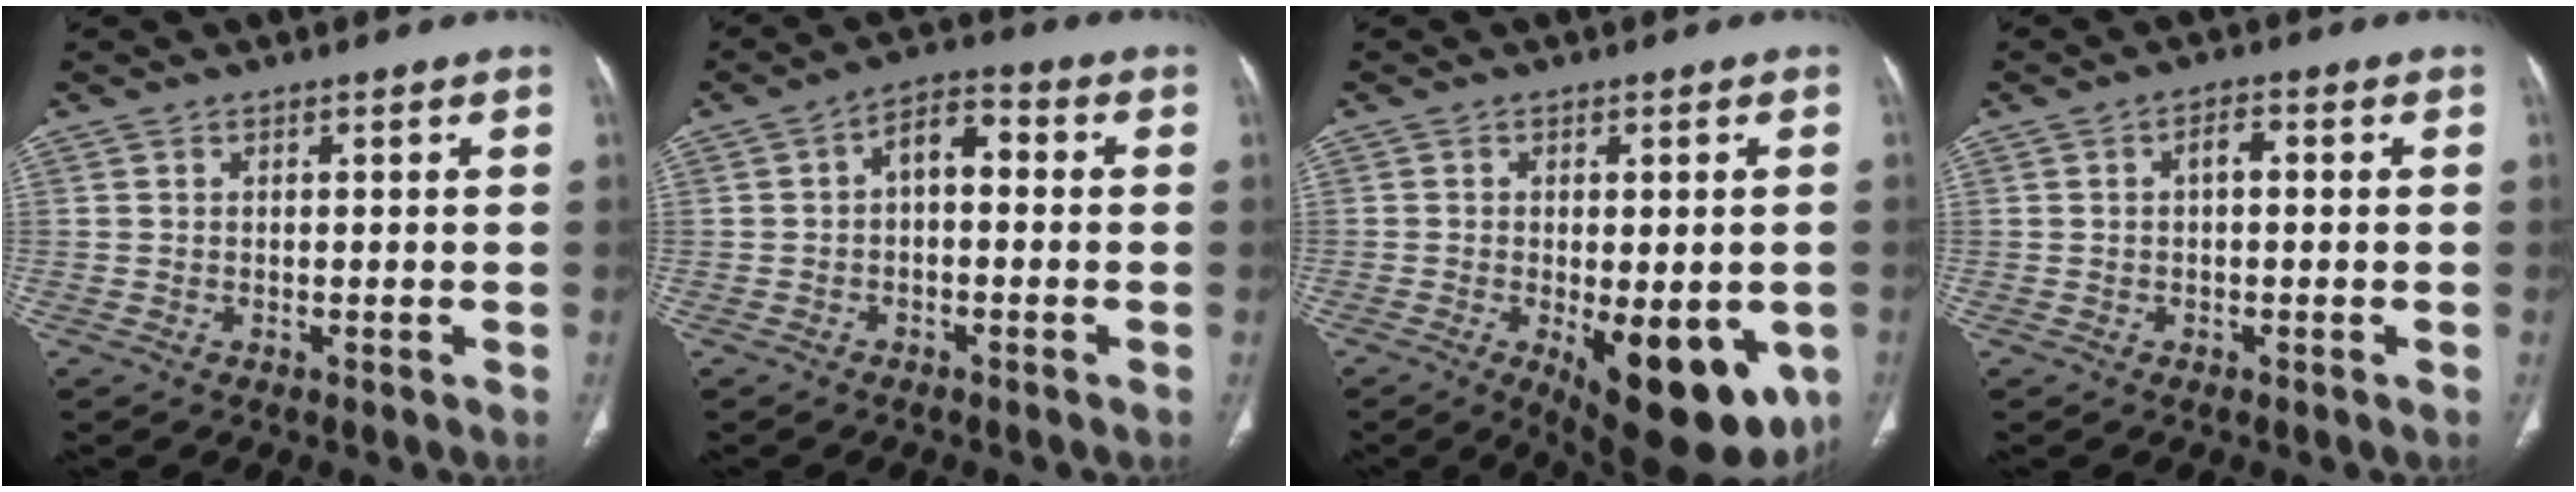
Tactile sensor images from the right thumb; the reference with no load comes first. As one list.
[{"total": 5.9, "force": [-0.1, 3.3, 4.8], "torque": [-0.064, 0.026, -0.013]}, {"total": 17.1, "force": [-5.7, 7.2, 14.5], "torque": [-0.143, -0.014, -0.059]}, {"total": 2.5, "force": [0.2, 1.2, 2.2], "torque": [-0.034, 0.010, 0.001]}]